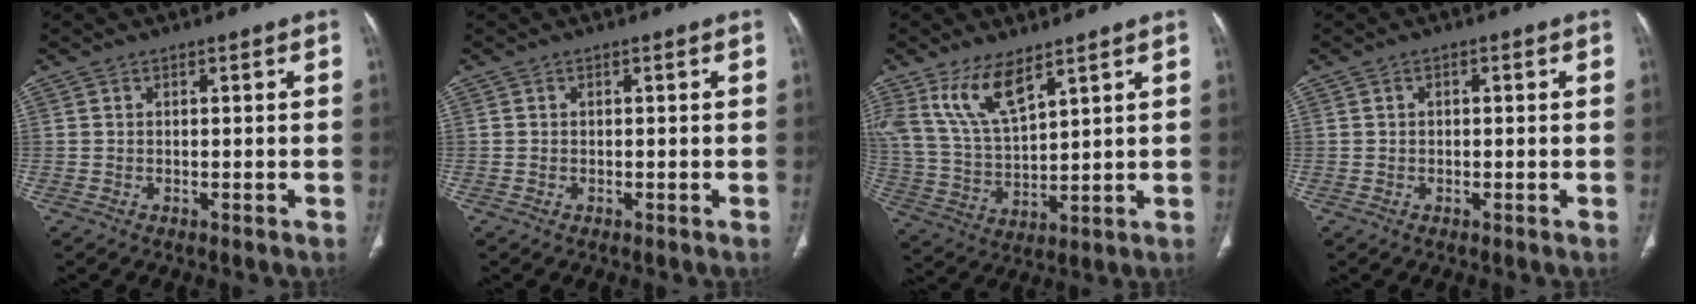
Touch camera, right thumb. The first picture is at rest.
{"total": 0.0}
{"total": 11.2, "force": [7.1, 4.3, 7.6], "torque": [-0.145, -0.030, 0.157]}
{"total": 0.6, "force": [0.1, 0.4, 0.4], "torque": [-0.004, 0.001, -0.001]}